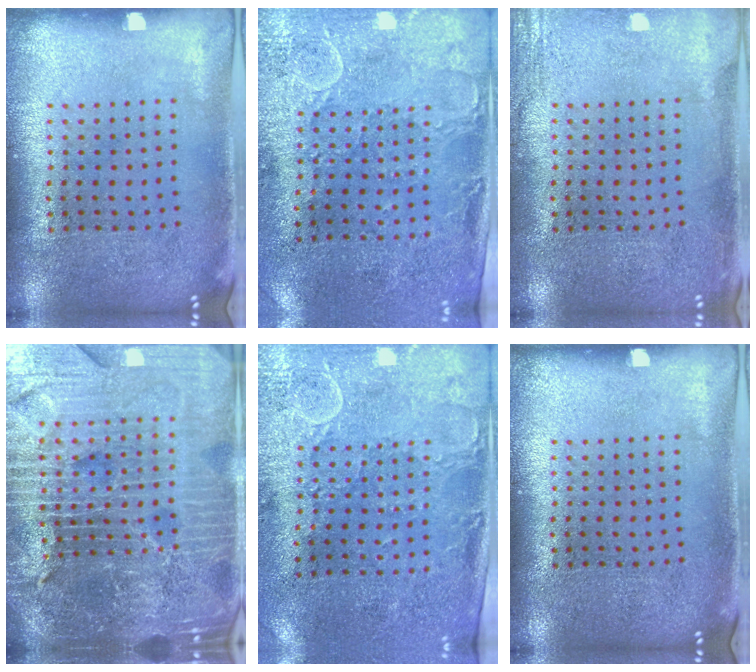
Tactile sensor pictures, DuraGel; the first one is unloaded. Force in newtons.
{"total": 3.0, "press": 2.3, "slide": 1.9}
{"total": 1.9, "press": 1.9, "slide": 0.2}
{"total": 6.5, "press": 5.7, "slide": 3.0}
{"total": 3.0, "press": 2.4, "slide": 1.7}
{"total": 0.0}